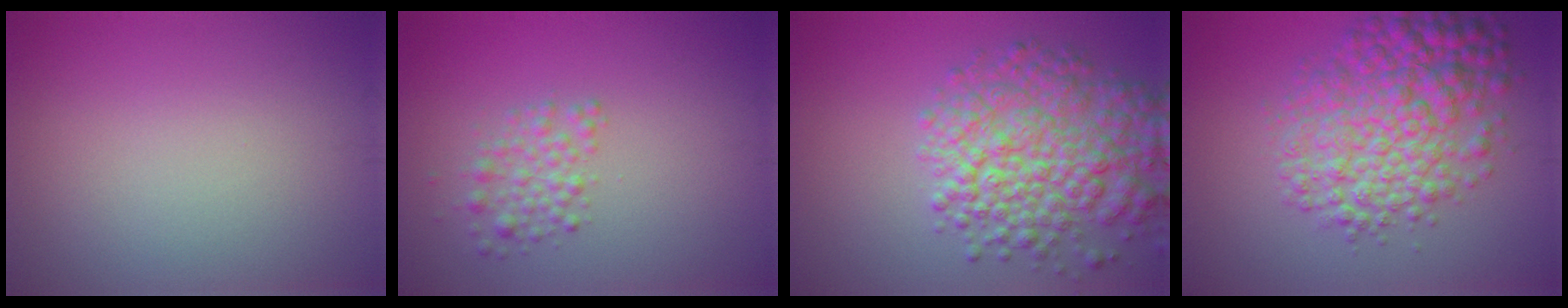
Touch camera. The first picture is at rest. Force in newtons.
{"total": 2.2, "press": 2.2, "slide": 0.1}
{"total": 7.8, "press": 7.8, "slide": 0.3}
{"total": 7.9, "press": 7.9, "slide": 0.1}